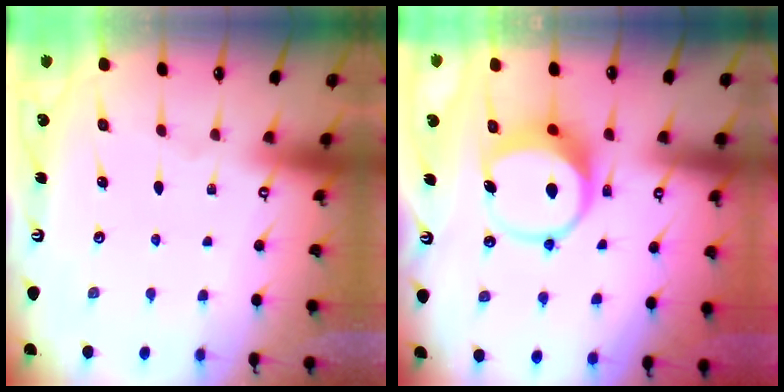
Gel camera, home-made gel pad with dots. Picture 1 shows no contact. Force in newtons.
{"total": 8.9, "press": 8.8, "slide": 1.5}